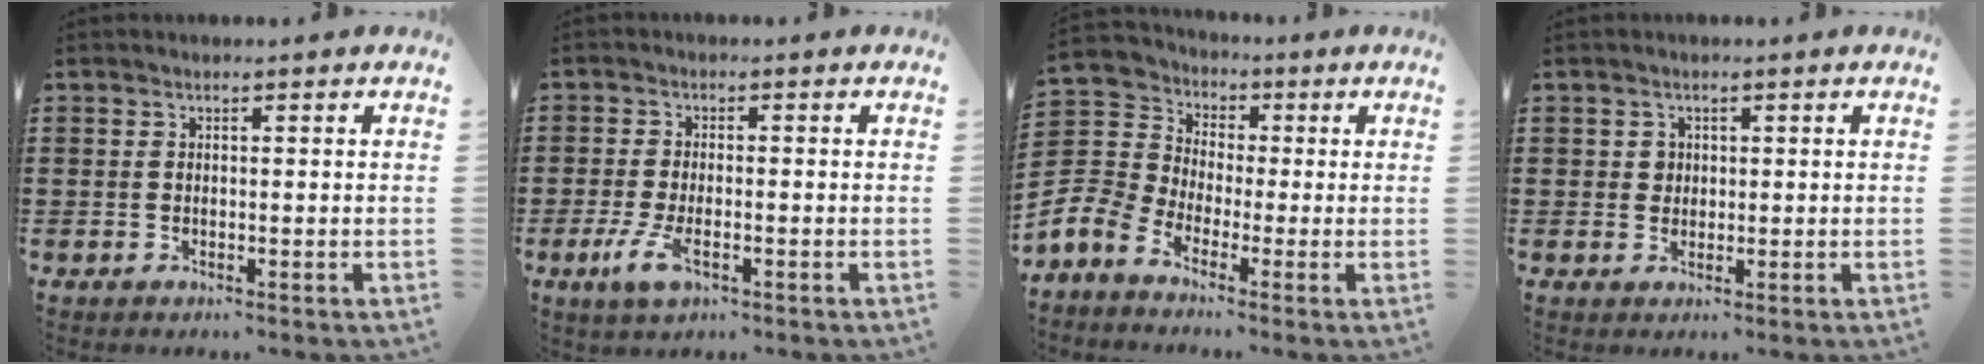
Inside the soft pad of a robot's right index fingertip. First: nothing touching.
{"total": 4.4, "force": [-1.8, 1.5, 3.7], "torque": [-0.096, -0.015, -0.041]}
{"total": 6.1, "force": [-3.0, 5.0, 1.7], "torque": [-0.089, -0.008, -0.071]}
{"total": 1.3, "force": [0.4, 1.2, 0.4], "torque": [-0.012, 0.006, 0.007]}